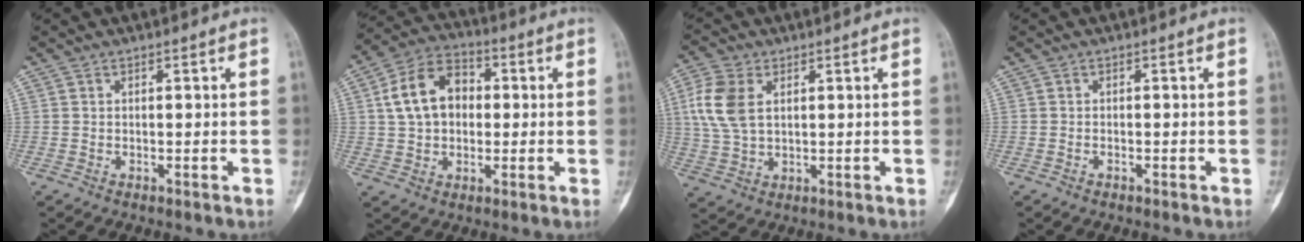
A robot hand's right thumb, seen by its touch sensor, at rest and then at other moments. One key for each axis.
{"total": 12.0, "fx": 1.6, "fy": 8.7, "fz": 8.1, "tx": -0.127, "ty": 0.023, "tz": 0.021}
{"total": 9.0, "fx": 2.3, "fy": 5.6, "fz": 6.6, "tx": -0.147, "ty": 0.003, "tz": 0.050}
{"total": 0.0}